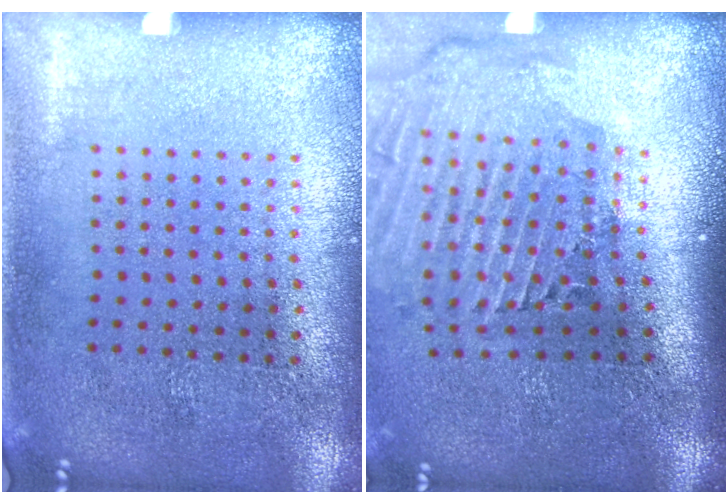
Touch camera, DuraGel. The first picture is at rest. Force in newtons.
{"total": 2.9, "press": 2.1, "slide": 2.0}